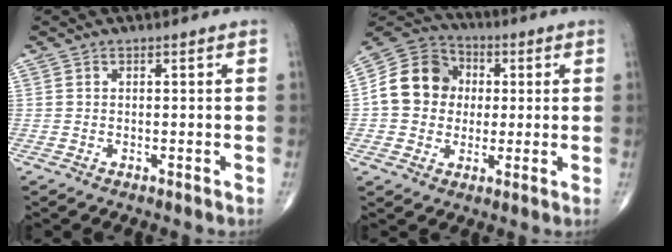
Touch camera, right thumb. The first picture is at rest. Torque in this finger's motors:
{"motor_torque": [1.08, 1.91, 0.61, -0.30, 0.08]}